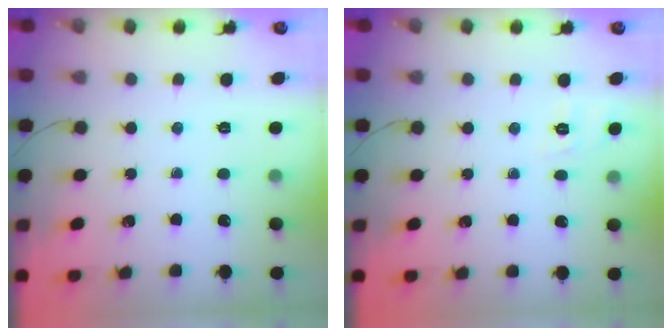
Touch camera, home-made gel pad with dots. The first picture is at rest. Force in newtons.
{"total": 2.0, "press": 0.2, "slide": 1.9}